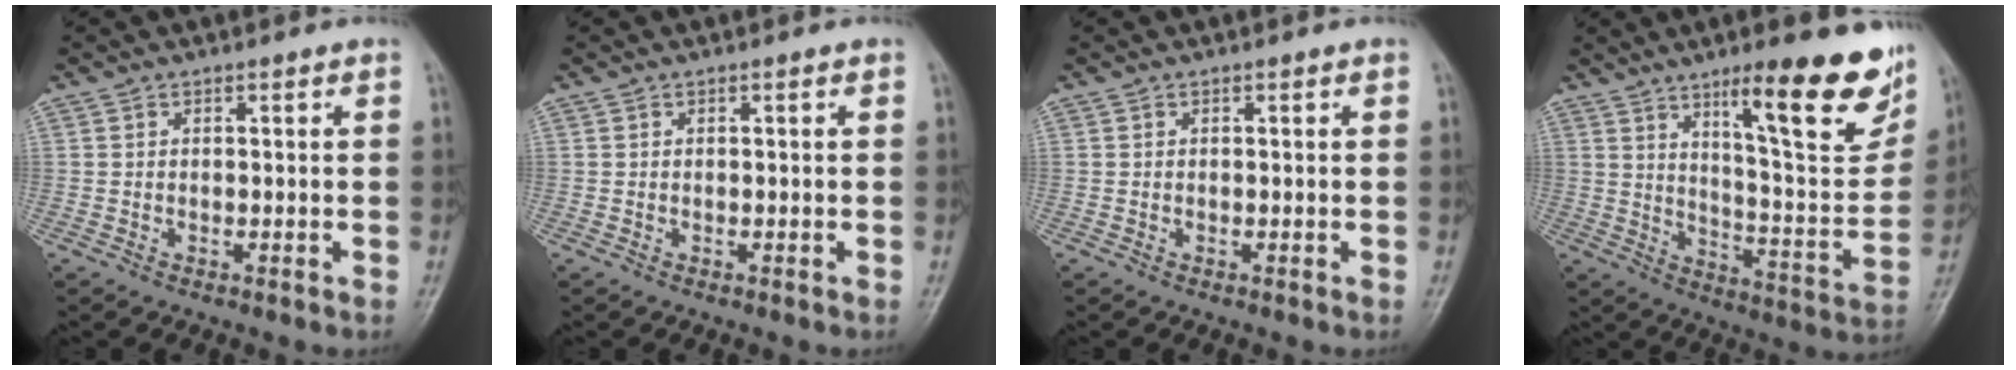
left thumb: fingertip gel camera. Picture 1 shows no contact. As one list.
[{"total": 0.0}, {"total": 0.0}, {"total": 22.2, "force": [13.1, 5.1, 17.2], "torque": [-0.201, -0.067, 0.197]}]